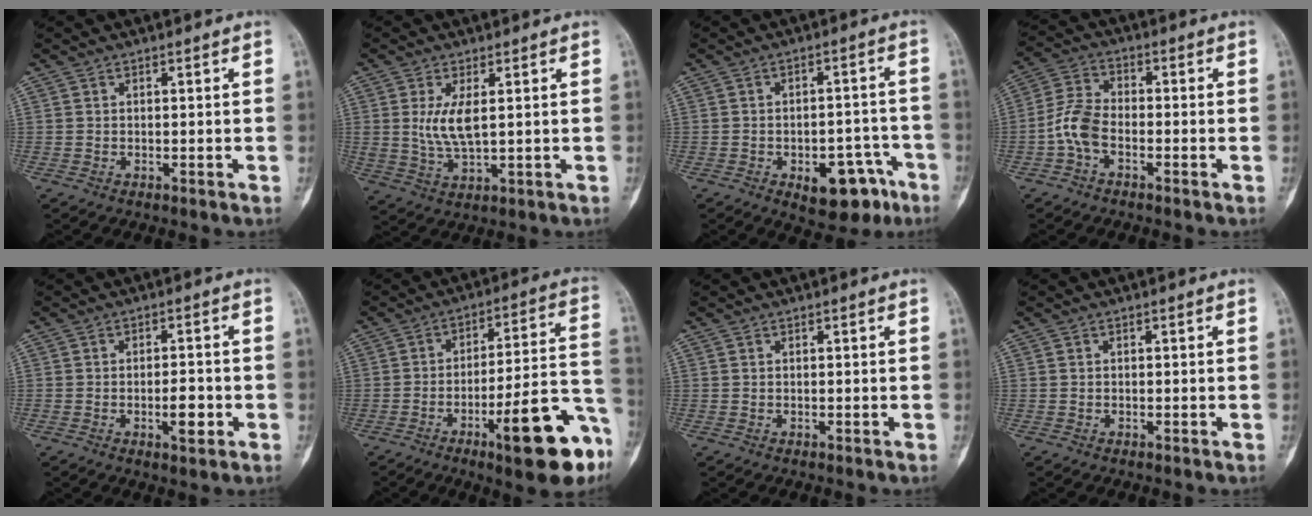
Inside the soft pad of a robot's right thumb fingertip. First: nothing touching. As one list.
[{"total": 6.5, "force": [1.4, 2.6, 5.8], "torque": [-0.121, -0.014, 0.036]}, {"total": 11.0, "force": [-5.5, 6.0, 7.5], "torque": [-0.067, 0.043, -0.065]}, {"total": 6.7, "force": [-2.4, 3.8, 4.9], "torque": [-0.104, 0.025, -0.056]}, {"total": 4.5, "force": [-1.4, 1.8, 3.9], "torque": [-0.049, 0.005, -0.019]}, {"total": 19.3, "force": [-9.2, 4.6, 16.3], "torque": [-0.186, 0.060, -0.129]}, {"total": 0.0}, {"total": 0.0}]